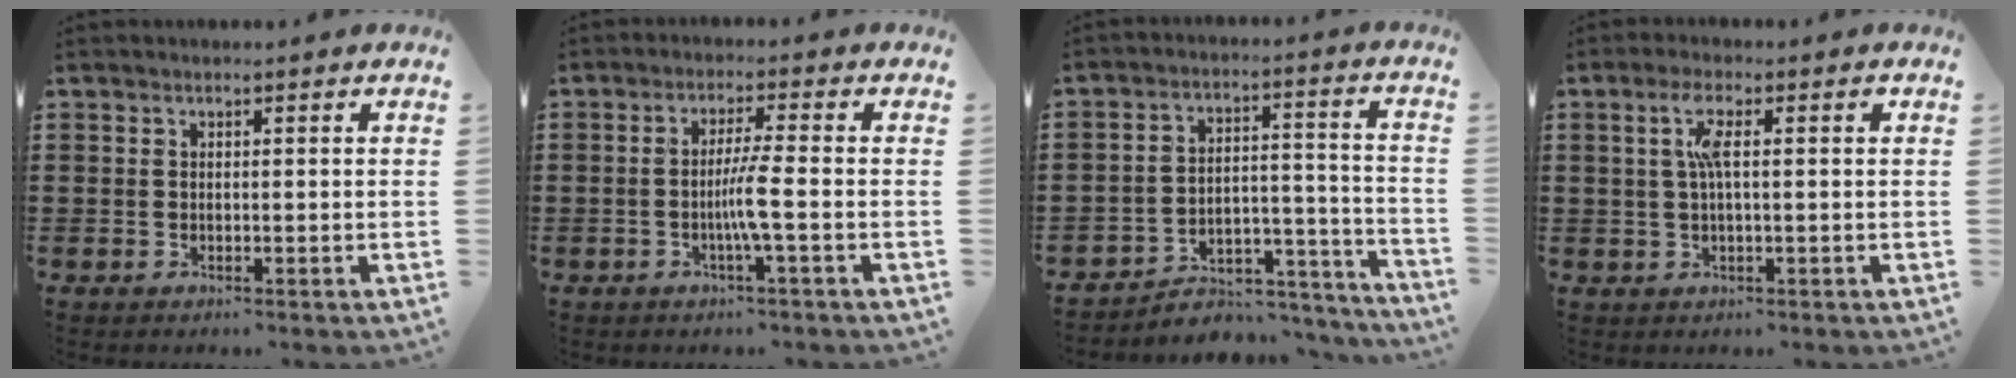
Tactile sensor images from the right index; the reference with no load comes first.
{"total": 4.4, "force": [-1.2, -0.5, 4.2], "torque": [-0.083, -0.011, -0.028]}
{"total": 5.3, "force": [-4.8, 1.9, 1.1], "torque": [-0.019, 0.012, -0.095]}
{"total": 4.3, "force": [0.9, 0.6, 4.1], "torque": [-0.081, 0.004, 0.011]}